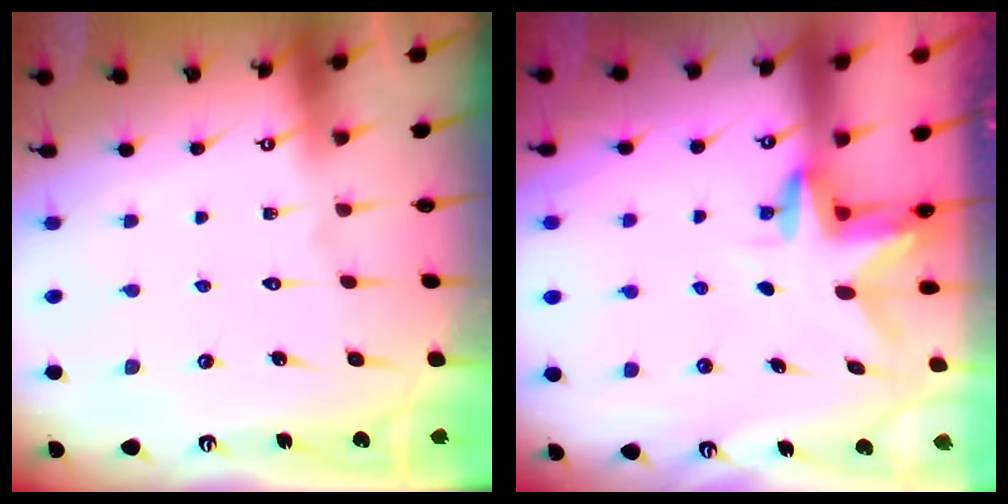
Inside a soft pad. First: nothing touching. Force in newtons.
{"total": 3.1, "press": 3.1, "slide": 0.3}